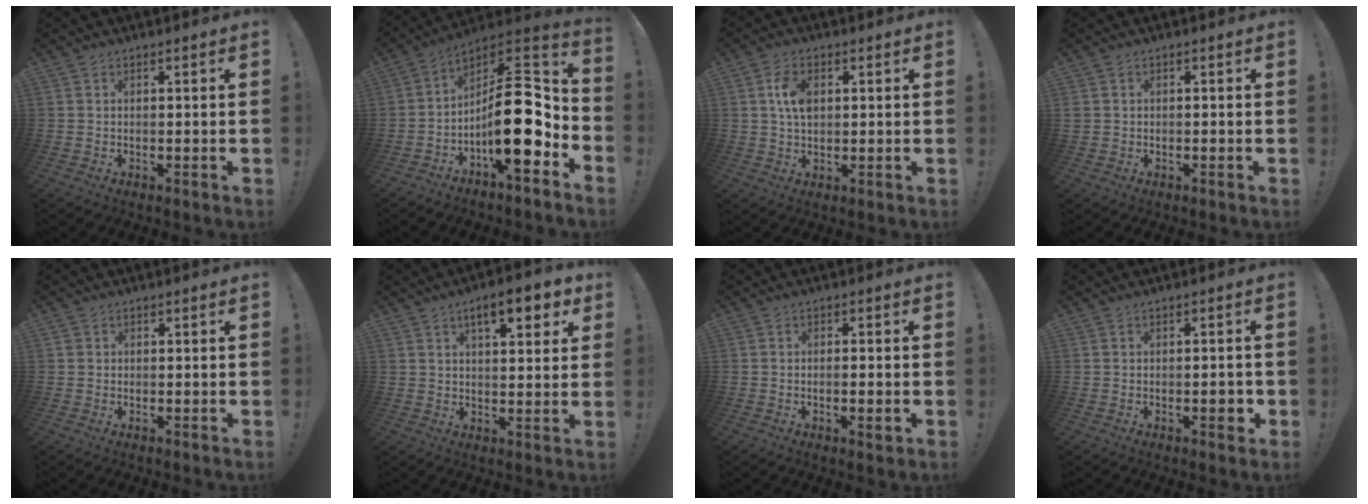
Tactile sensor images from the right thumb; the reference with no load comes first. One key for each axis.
{"total": 20.7, "fx": -3.9, "fy": 7.8, "fz": 18.8, "tx": -0.291, "ty": 0.011, "tz": -0.059}
{"total": 6.8, "fx": 1.4, "fy": 4.2, "fz": 5.2, "tx": -0.095, "ty": 0.003, "tz": 0.025}
{"total": 1.4, "fx": -0.3, "fy": 1.3, "fz": 0.5, "tx": -0.009, "ty": 0.004, "tz": -0.005}
{"total": 0.9, "fx": 0.3, "fy": 0.8, "fz": 0.1, "tx": -0.006, "ty": 0.003, "tz": 0.007}
{"total": 9.7, "fx": 4.9, "fy": 3.1, "fz": 7.8, "tx": -0.100, "ty": -0.019, "tz": 0.076}
{"total": 2.8, "fx": -0.9, "fy": 0.5, "fz": 2.6, "tx": -0.034, "ty": -0.001, "tz": -0.016}
{"total": 3.0, "fx": -0.9, "fy": 1.2, "fz": 2.6, "tx": -0.023, "ty": 0.002, "tz": -0.016}